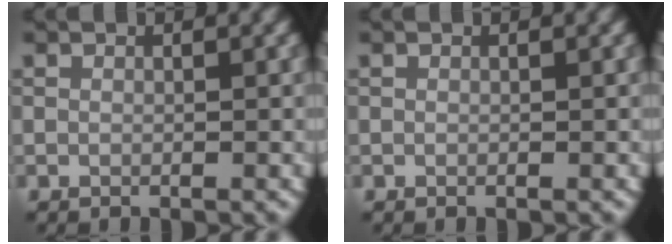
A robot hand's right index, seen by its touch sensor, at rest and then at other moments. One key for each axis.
{"total": 0.0}